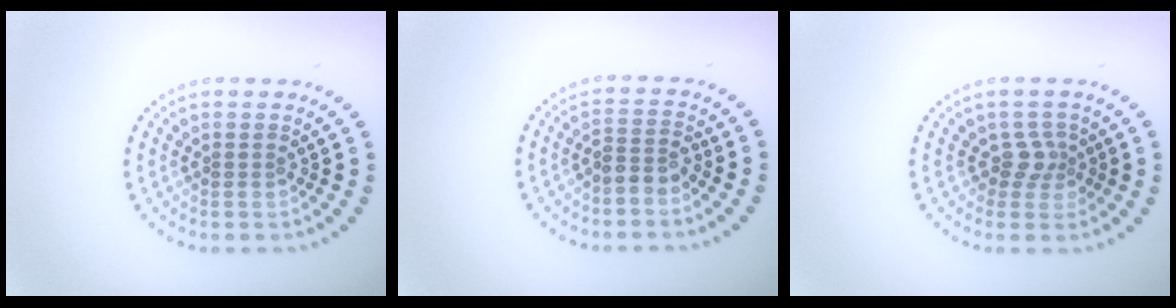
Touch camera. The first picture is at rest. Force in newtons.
{"total": 2.0, "press": 1.6, "slide": 1.2}
{"total": 2.0, "press": 1.4, "slide": 1.4}